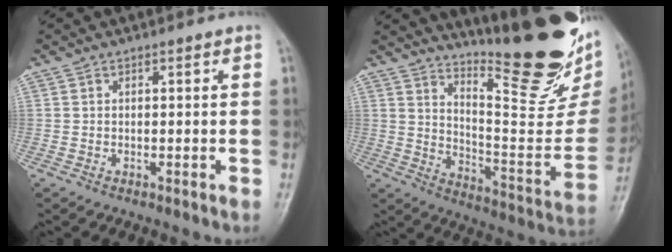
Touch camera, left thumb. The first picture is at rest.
{"total": 27.5, "force": [18.8, 7.1, 18.9], "torque": [-0.238, -0.115, 0.276]}